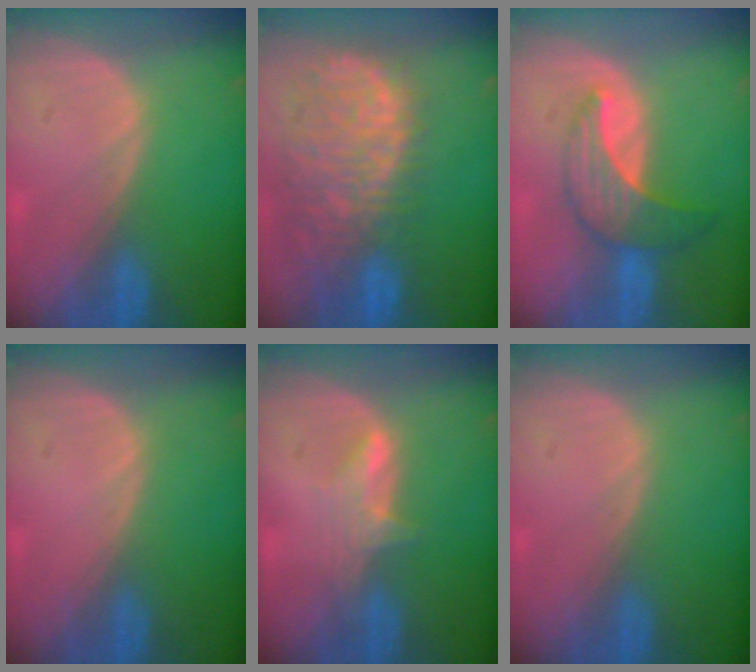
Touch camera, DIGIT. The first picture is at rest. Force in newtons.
{"total": 13.6, "press": 11.2, "slide": 7.7}
{"total": 7.3, "press": 6.8, "slide": 2.7}
{"total": 0.0}
{"total": 2.9, "press": 2.9, "slide": 0.4}
{"total": 0.0}